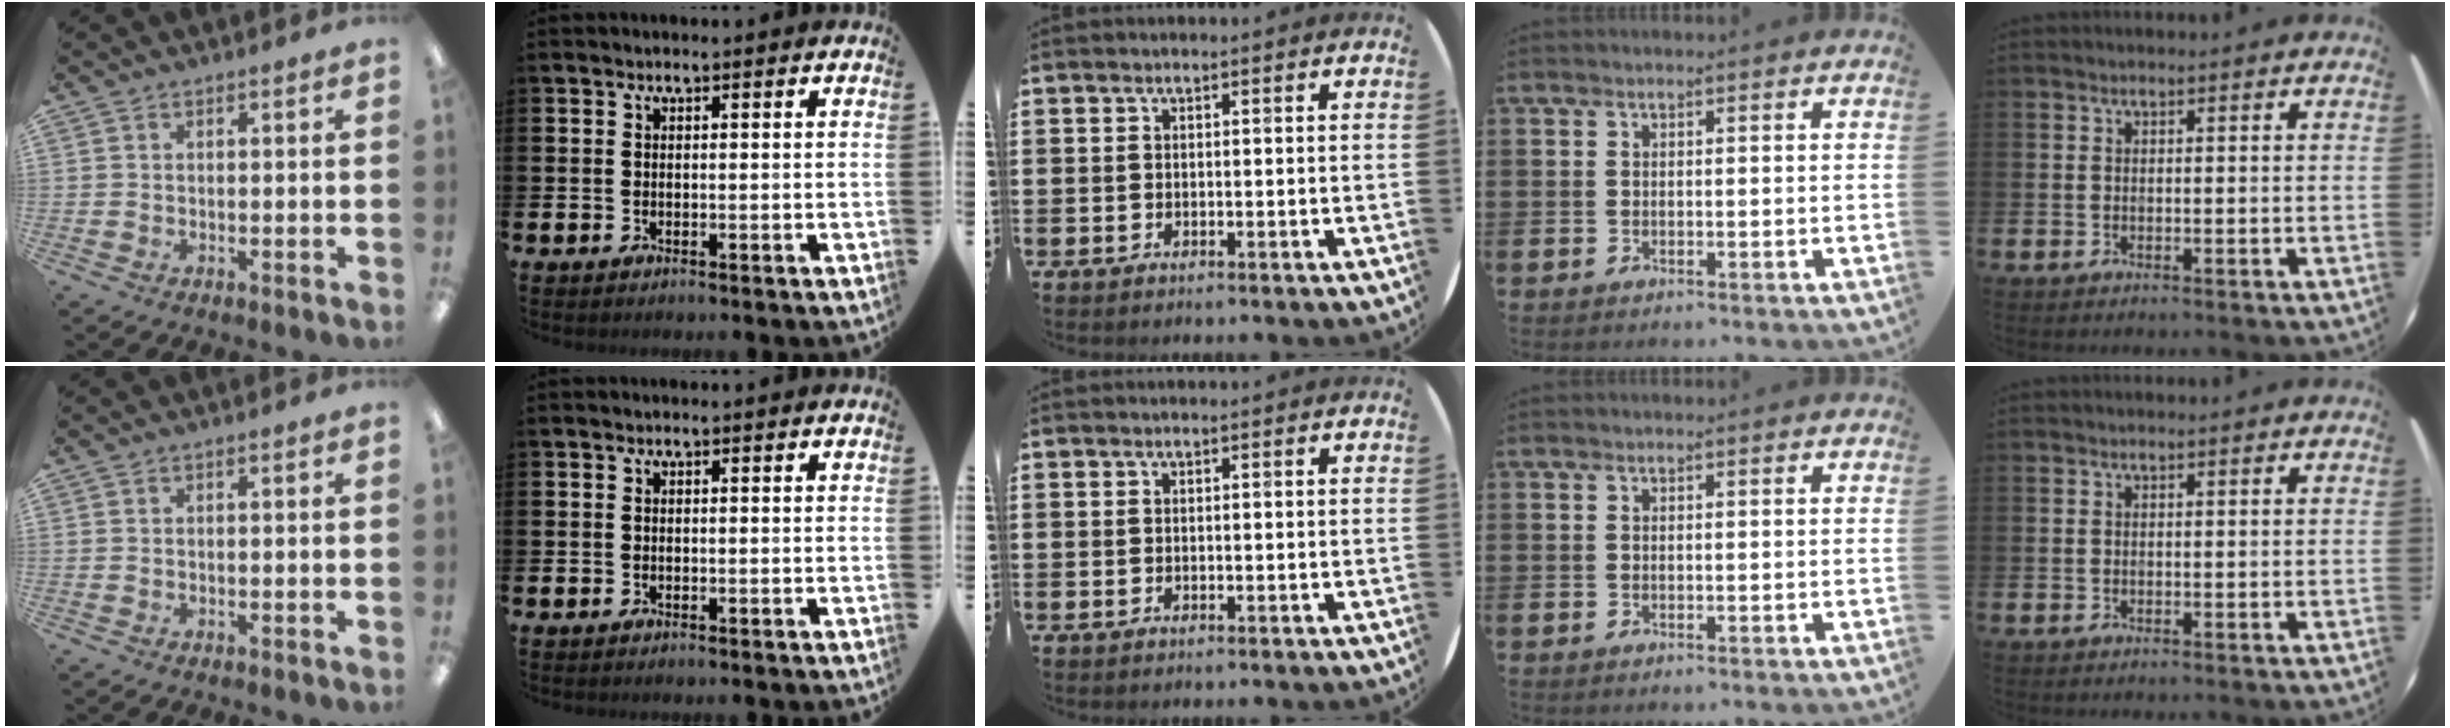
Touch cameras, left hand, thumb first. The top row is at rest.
{}